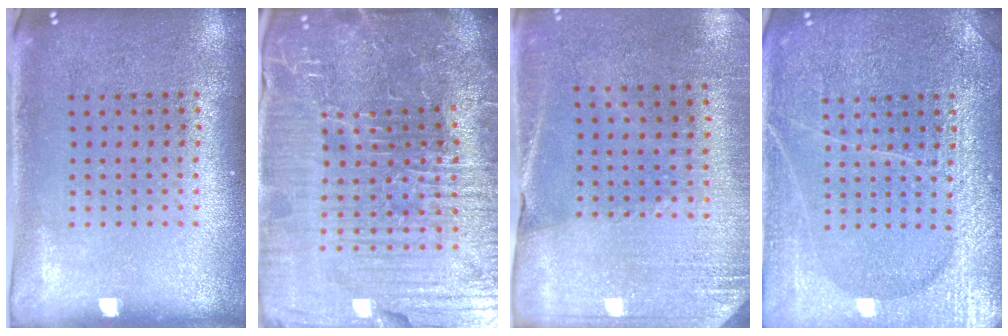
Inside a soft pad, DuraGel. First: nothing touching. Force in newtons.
{"total": 7.4, "press": 6.6, "slide": 3.3}
{"total": 2.6, "press": 2.5, "slide": 0.8}
{"total": 3.7, "press": 3.7, "slide": 0.3}